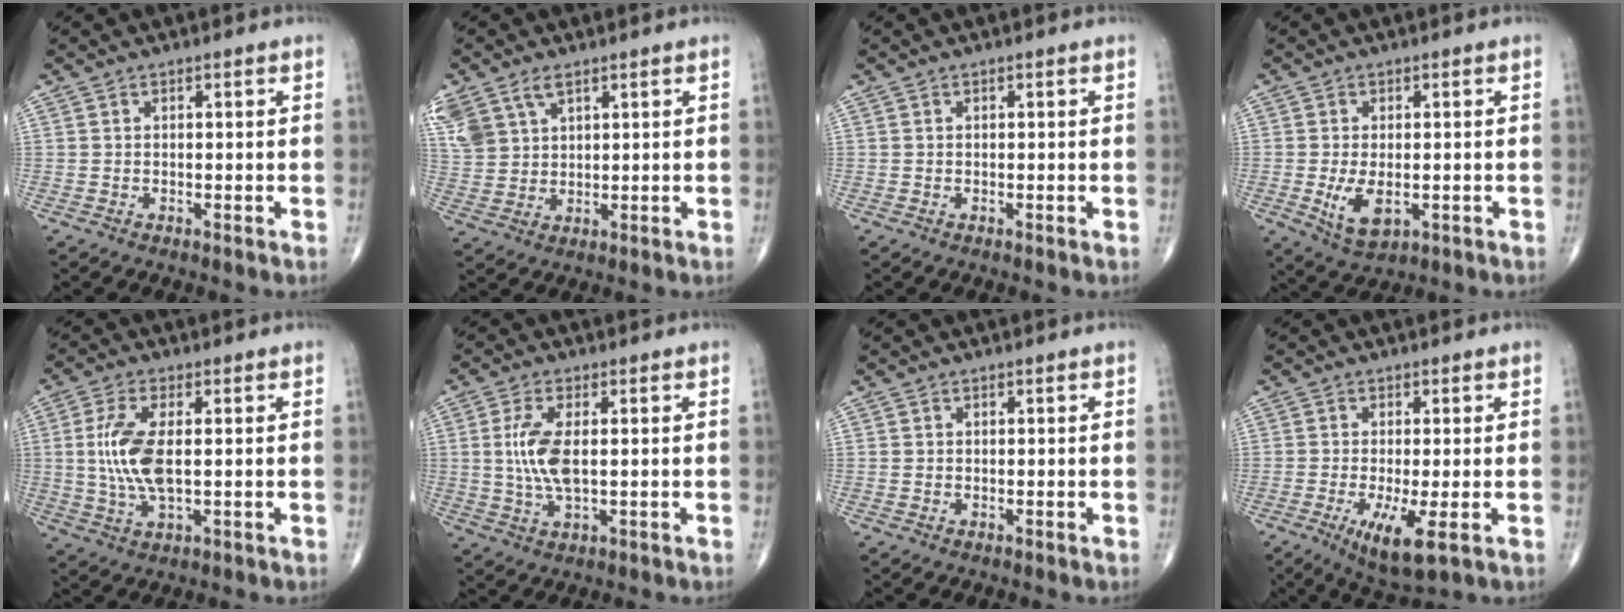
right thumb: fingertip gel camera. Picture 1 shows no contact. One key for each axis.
{"total": 10.6, "fx": 5.6, "fy": 6.7, "fz": 6.0, "tx": -0.144, "ty": 0.001, "tz": 0.118}
{"total": 0.0}
{"total": 6.4, "fx": -1.2, "fy": 3.4, "fz": 5.2, "tx": -0.092, "ty": -0.013, "tz": -0.014}
{"total": 9.4, "fx": 0.5, "fy": 3.7, "fz": 8.6, "tx": -0.191, "ty": -0.005, "tz": 0.013}
{"total": 7.6, "fx": 0.6, "fy": 3.0, "fz": 7.0, "tx": -0.155, "ty": -0.005, "tz": 0.014}
{"total": 0.0}
{"total": 7.6, "fx": -2.5, "fy": 1.7, "fz": 7.0, "tx": -0.129, "ty": -0.021, "tz": -0.041}